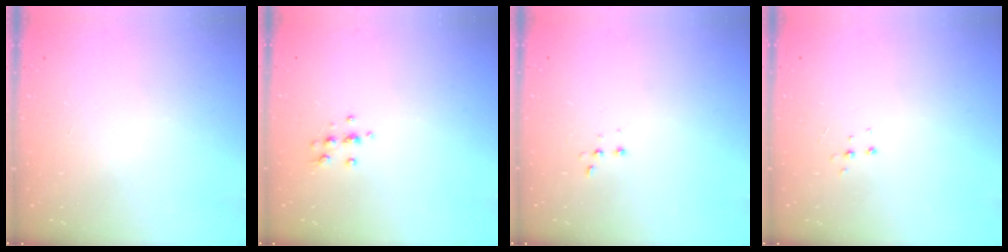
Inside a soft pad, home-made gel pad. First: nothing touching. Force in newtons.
{"total": 6.2, "press": 6.2, "slide": 0.9}
{"total": 2.7, "press": 2.7, "slide": 0.5}
{"total": 3.8, "press": 3.8, "slide": 0.3}